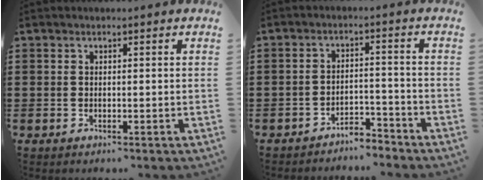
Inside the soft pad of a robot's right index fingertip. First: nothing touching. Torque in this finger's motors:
{"motor_torque": [1.12, 1.02, -0.05, -0.09]}